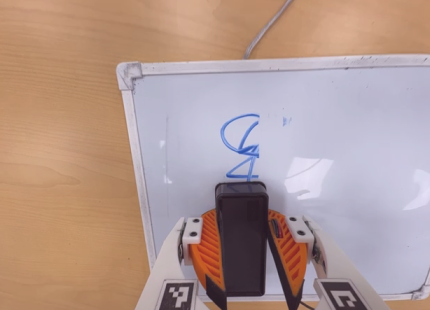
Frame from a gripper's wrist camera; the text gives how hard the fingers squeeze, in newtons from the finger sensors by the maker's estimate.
{"total": 9.5, "left": 9.3, "right": 9.6}